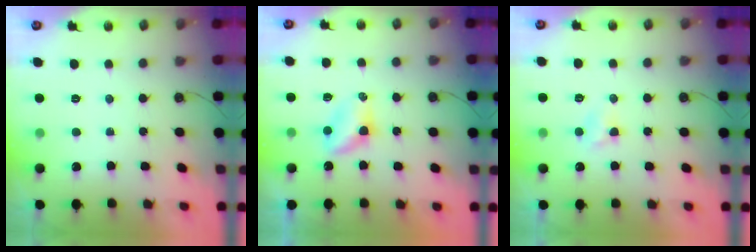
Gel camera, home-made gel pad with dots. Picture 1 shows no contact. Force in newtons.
{"total": 4.2, "press": 4.2, "slide": 0.4}
{"total": 4.0, "press": 3.9, "slide": 0.5}